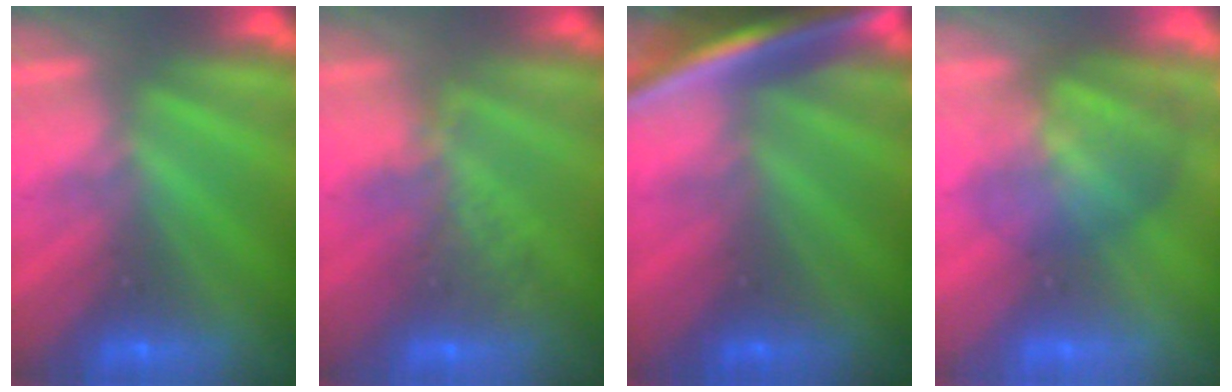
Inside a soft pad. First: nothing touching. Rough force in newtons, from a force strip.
{"total": 2.4}
{"total": 7.0}
{"total": 3.8}